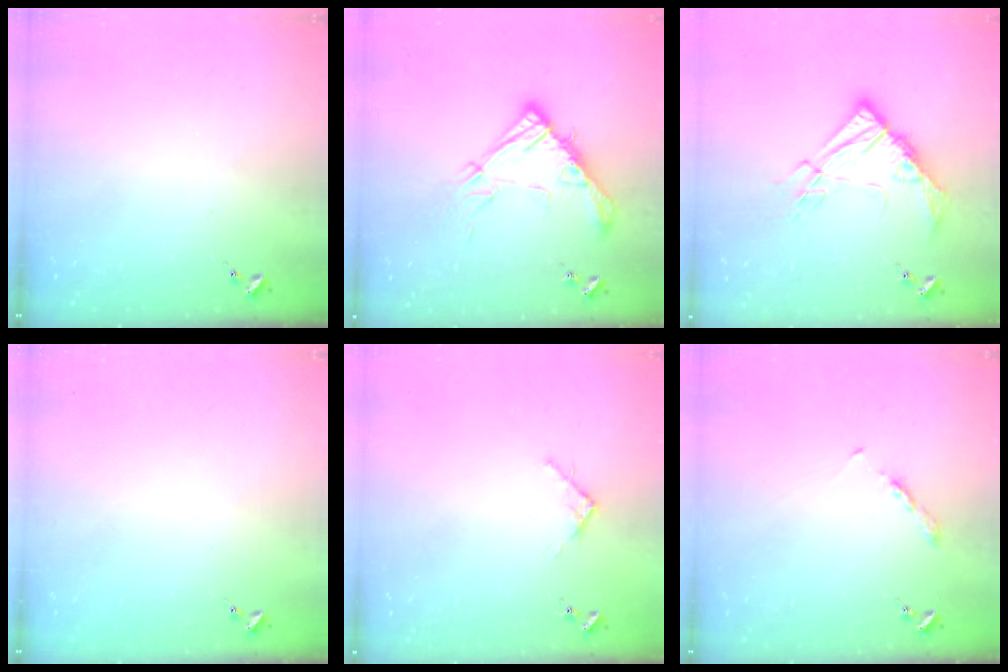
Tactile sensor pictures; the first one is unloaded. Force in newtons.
{"total": 16.8, "press": 16.7, "slide": 1.7}
{"total": 15.4, "press": 15.3, "slide": 1.6}
{"total": 0.0}
{"total": 3.1, "press": 3.1, "slide": 0.4}
{"total": 3.5, "press": 3.5, "slide": 0.4}